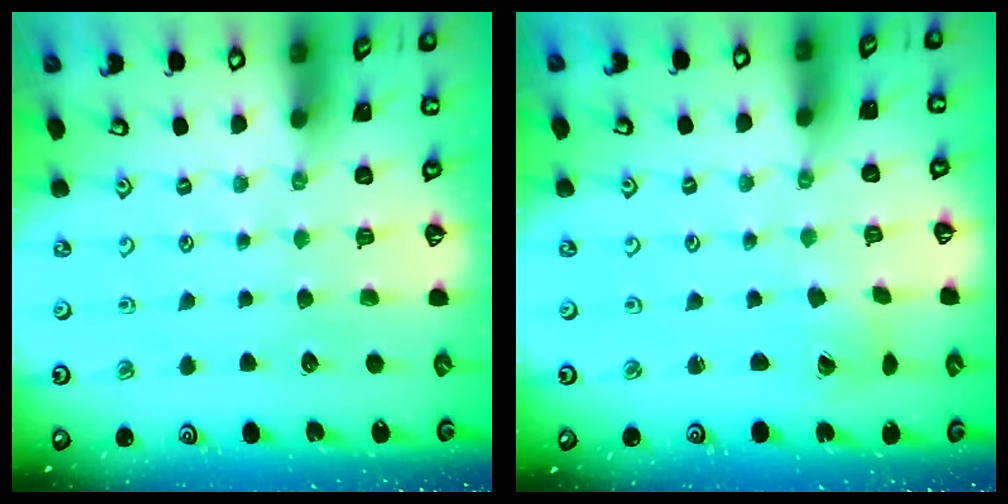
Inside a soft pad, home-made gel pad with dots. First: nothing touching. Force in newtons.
{"total": 1.2, "press": 1.2, "slide": 0.2}